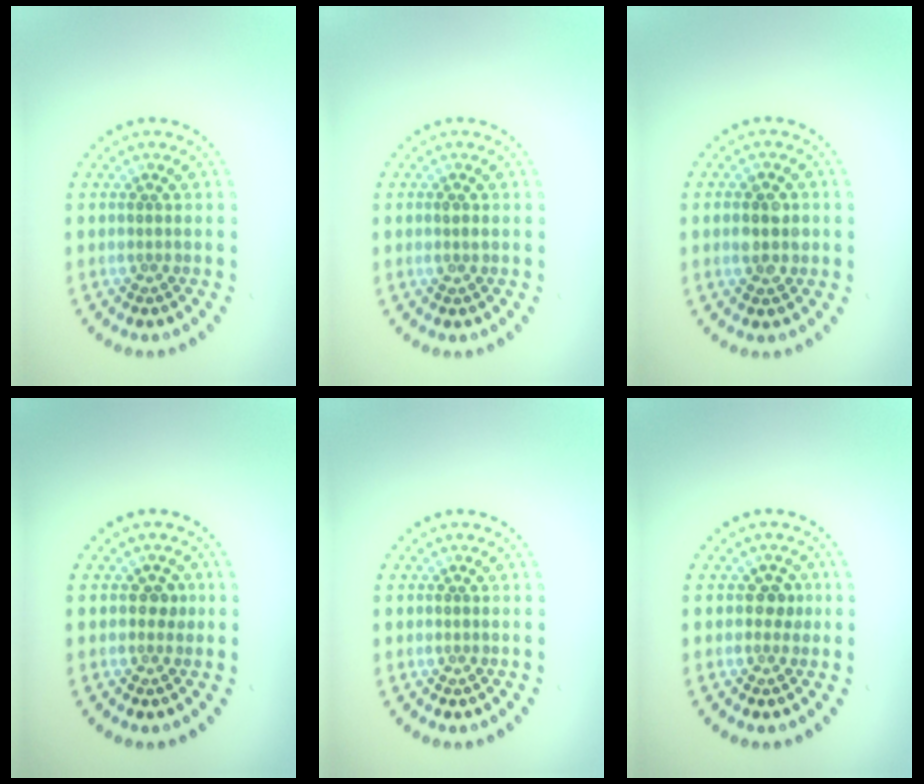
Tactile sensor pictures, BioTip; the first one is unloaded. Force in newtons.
{"total": 0.8, "press": 0.8, "slide": 0.2}
{"total": 2.8, "press": 2.8, "slide": 0.1}
{"total": 1.1, "press": 1.0, "slide": 0.4}
{"total": 0.0}
{"total": 1.2, "press": 1.0, "slide": 0.5}